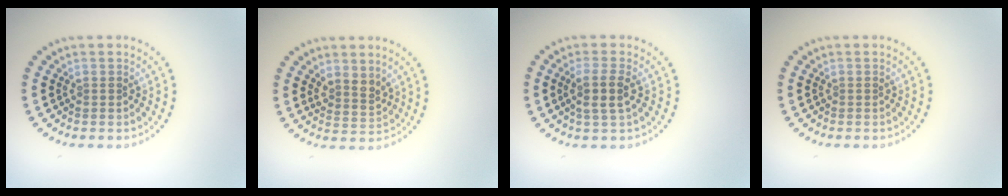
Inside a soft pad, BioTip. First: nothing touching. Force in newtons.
{"total": 2.2, "press": 1.8, "slide": 1.3}
{"total": 2.5, "press": 2.2, "slide": 1.1}
{"total": 0.0}